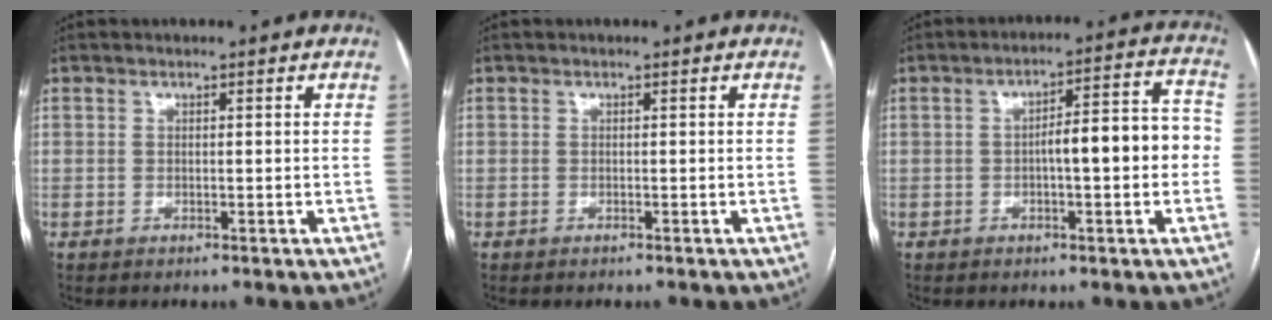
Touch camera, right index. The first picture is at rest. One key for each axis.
{"total": 0.0}
{"total": 9.1, "fx": -0.9, "fy": 2.1, "fz": 8.8, "tx": -0.119, "ty": 0.038, "tz": -0.011}